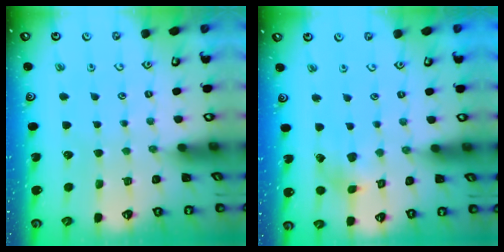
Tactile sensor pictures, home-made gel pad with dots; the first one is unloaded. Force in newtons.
{"total": 6.2, "press": 6.2, "slide": 0.6}